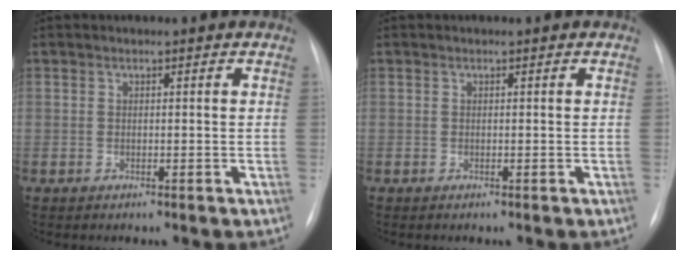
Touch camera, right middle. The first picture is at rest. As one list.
[{"total": 0.0}]